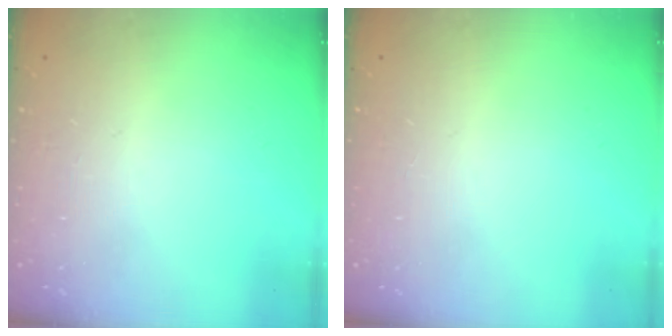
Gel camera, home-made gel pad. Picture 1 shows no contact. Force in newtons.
{"total": 0.0}